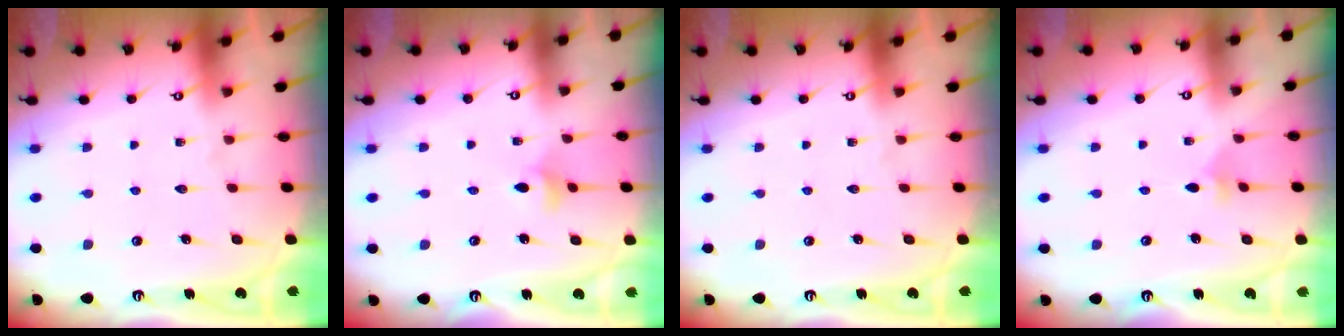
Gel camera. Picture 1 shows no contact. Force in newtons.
{"total": 3.4, "press": 3.3, "slide": 0.7}
{"total": 0.0}
{"total": 2.2, "press": 2.2, "slide": 0.6}